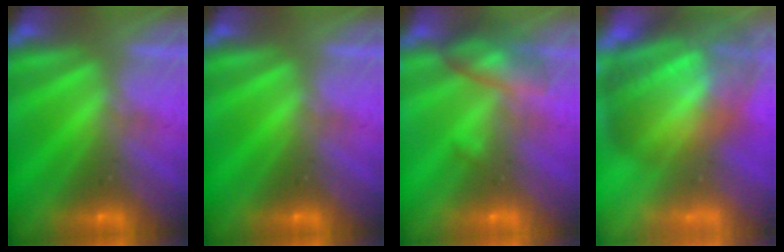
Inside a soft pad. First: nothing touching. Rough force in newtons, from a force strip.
{"total": 0.0}
{"total": 2.7}
{"total": 9.8}